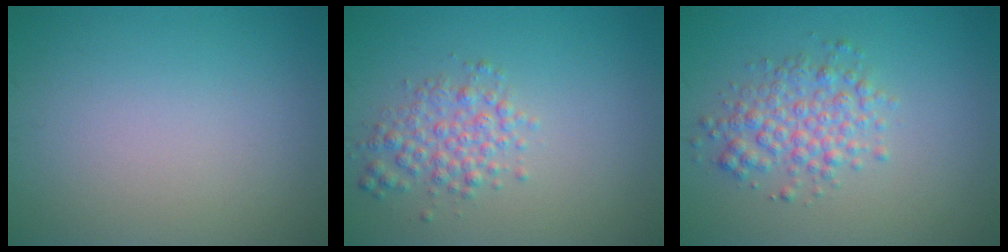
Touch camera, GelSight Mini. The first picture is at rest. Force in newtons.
{"total": 2.8, "press": 2.8, "slide": 0.1}
{"total": 3.5, "press": 3.5, "slide": 0.1}